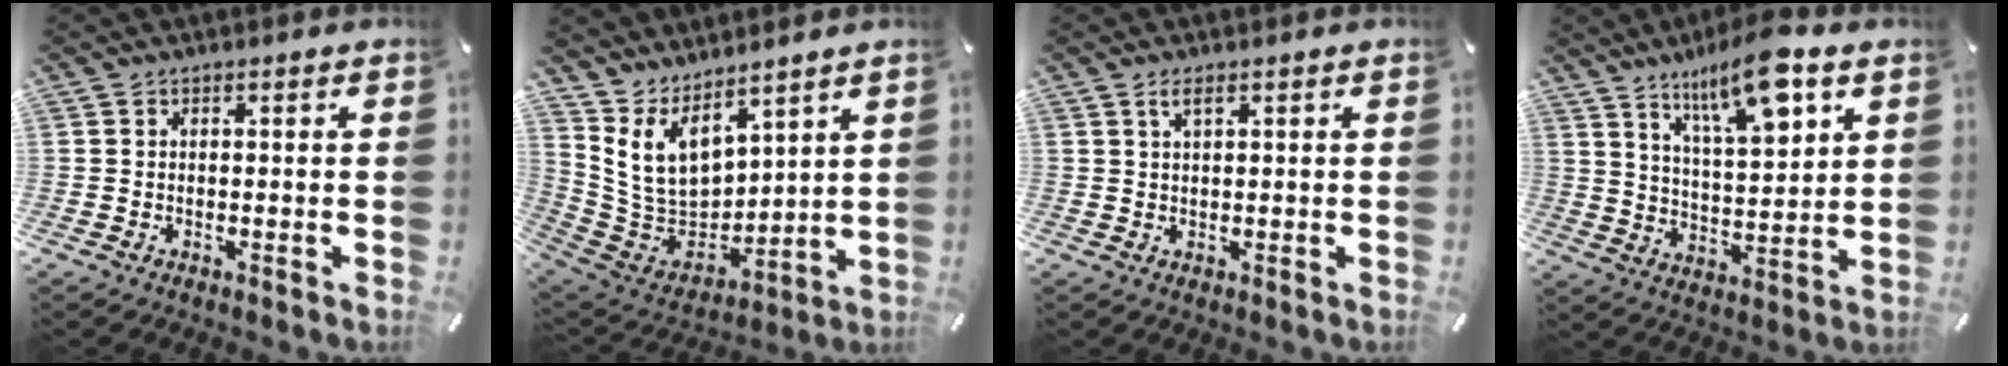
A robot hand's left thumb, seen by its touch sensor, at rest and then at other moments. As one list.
[{"total": 10.3, "force": [6.4, 6.9, 4.2], "torque": [-0.095, -0.052, 0.132]}, {"total": 2.0, "force": [1.0, 0.5, 1.7], "torque": [-0.036, 0.004, 0.016]}, {"total": 13.9, "force": [9.0, 4.0, 9.8], "torque": [-0.161, -0.041, 0.149]}]